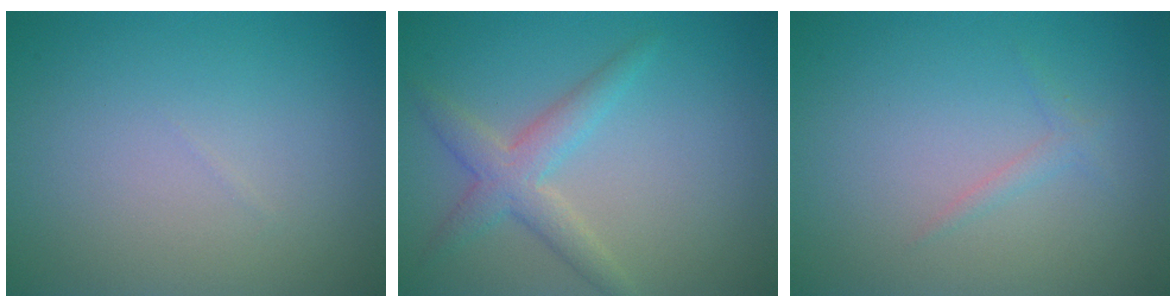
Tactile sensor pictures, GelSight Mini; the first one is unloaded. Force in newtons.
{"total": 3.1, "press": 3.1, "slide": 0.1}
{"total": 0.9, "press": 0.9, "slide": 0.0}